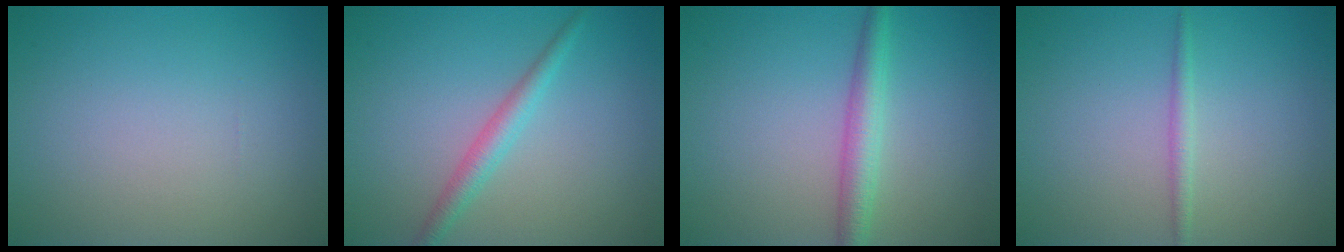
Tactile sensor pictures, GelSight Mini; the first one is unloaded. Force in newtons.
{"total": 2.2, "press": 2.2, "slide": 0.0}
{"total": 2.9, "press": 2.9, "slide": 0.1}
{"total": 1.2, "press": 1.2, "slide": 0.0}